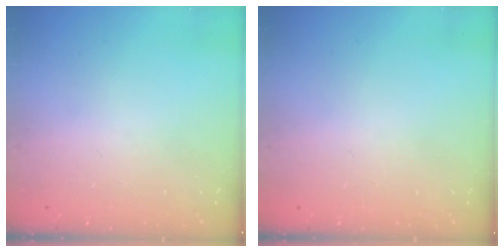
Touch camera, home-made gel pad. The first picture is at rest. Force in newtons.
{"total": 2.6, "press": 2.6, "slide": 0.2}